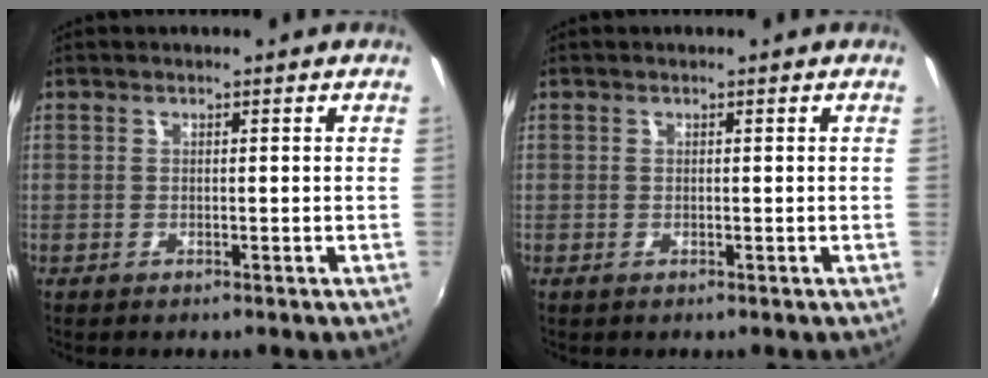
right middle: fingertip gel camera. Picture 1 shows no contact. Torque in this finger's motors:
{"motor_torque": [0.00, 0.00, -0.02, 0.00]}